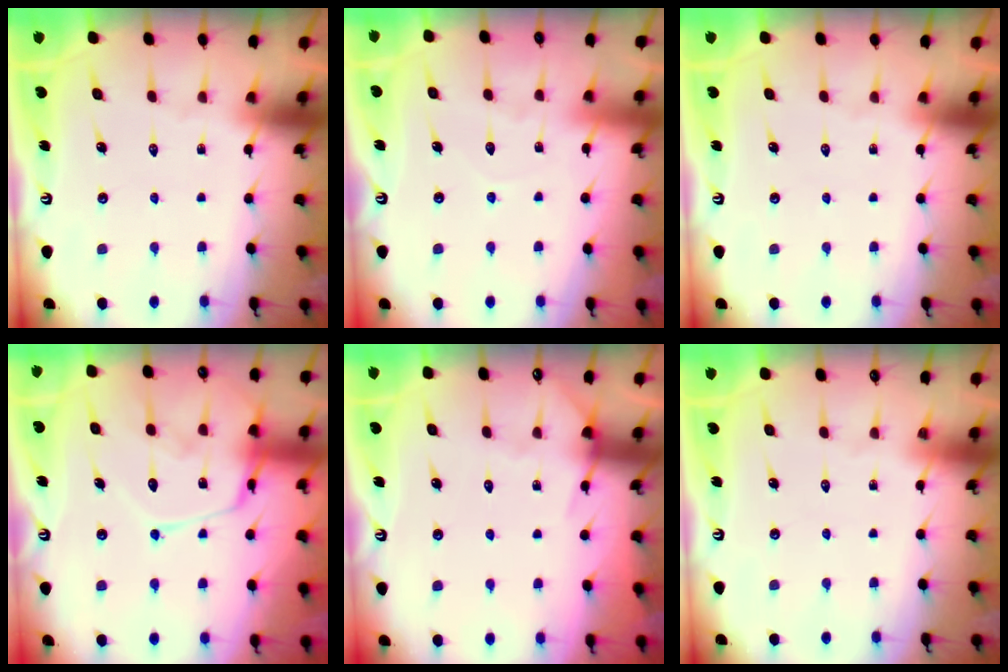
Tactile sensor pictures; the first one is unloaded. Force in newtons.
{"total": 5.9, "press": 5.8, "slide": 0.4}
{"total": 0.0}
{"total": 14.9, "press": 14.8, "slide": 1.3}
{"total": 4.6, "press": 4.6, "slide": 0.5}
{"total": 0.0}